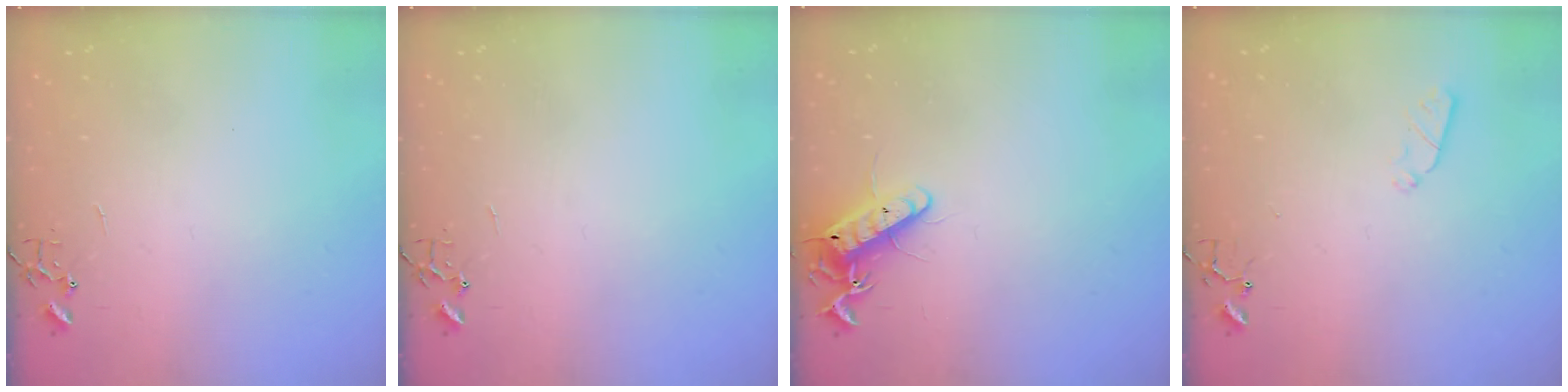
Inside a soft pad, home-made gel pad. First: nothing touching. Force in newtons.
{"total": 0.0}
{"total": 12.8, "press": 12.8, "slide": 0.6}
{"total": 4.5, "press": 4.5, "slide": 0.4}